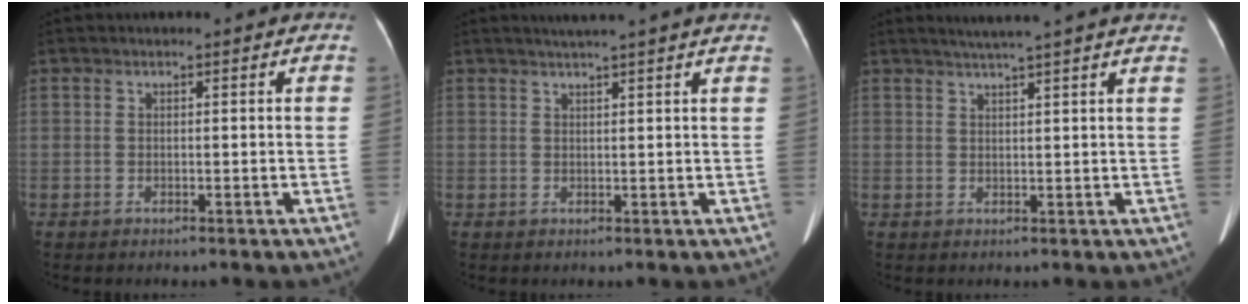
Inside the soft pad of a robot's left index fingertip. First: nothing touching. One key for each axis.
{"total": 5.6, "fx": 4.7, "fy": -1.0, "fz": 2.7, "tx": -0.037, "ty": 0.019, "tz": 0.059}
{"total": 7.9, "fx": 6.6, "fy": -1.1, "fz": 4.0, "tx": -0.059, "ty": 0.023, "tz": 0.079}